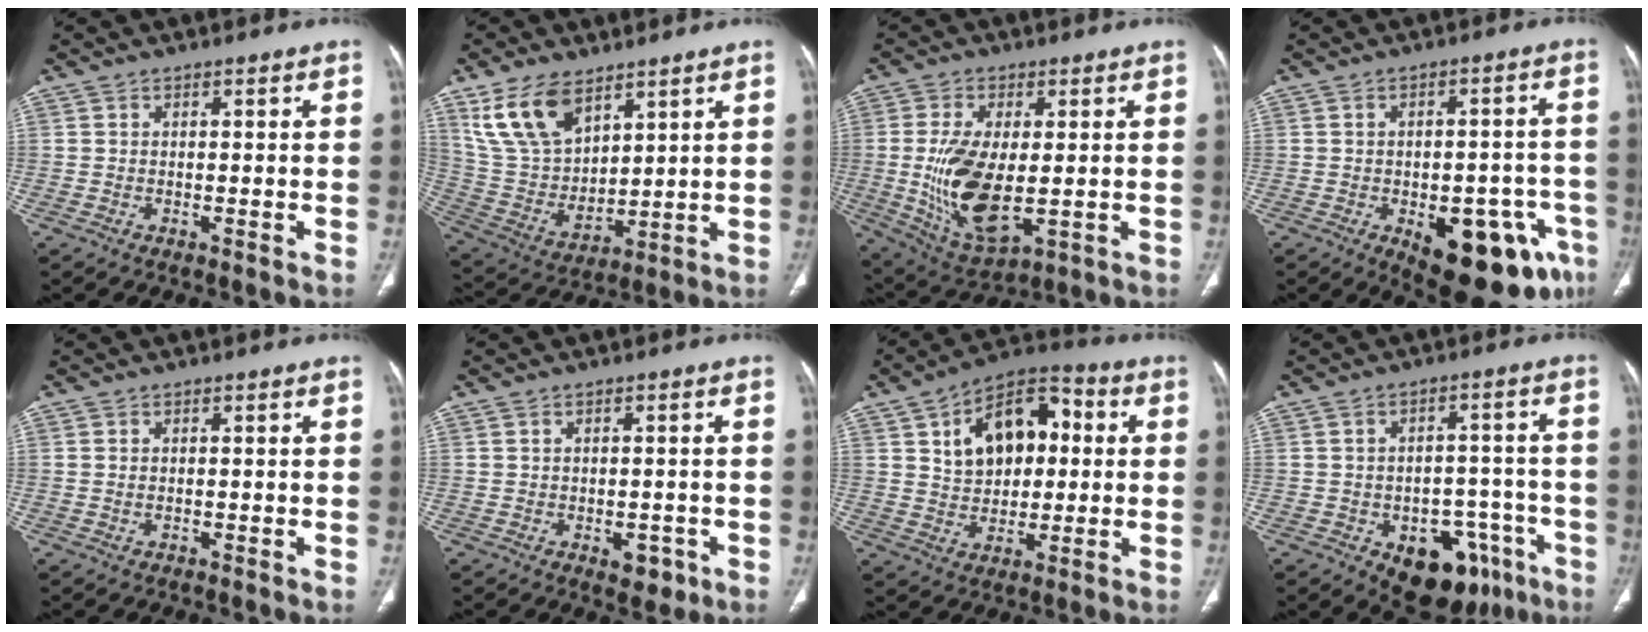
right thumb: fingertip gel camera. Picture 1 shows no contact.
{"total": 14.3, "force": [8.7, 7.5, 8.6], "torque": [-0.147, -0.036, 0.186]}
{"total": 14.8, "force": [-1.0, 7.1, 12.9], "torque": [-0.247, -0.021, -0.001]}
{"total": 18.3, "force": [-7.8, 8.4, 14.2], "torque": [-0.131, 0.029, -0.085]}
{"total": 0.6, "force": [-0.1, 0.4, 0.5], "torque": [-0.013, 0.003, -0.001]}
{"total": 3.8, "force": [-1.5, 2.4, 2.6], "torque": [-0.016, 0.004, -0.012]}
{"total": 15.5, "force": [3.6, 10.1, 11.2], "torque": [-0.136, 0.018, 0.054]}
{"total": 14.7, "force": [-7.4, 9.1, 8.8], "torque": [-0.071, 0.044, -0.090]}